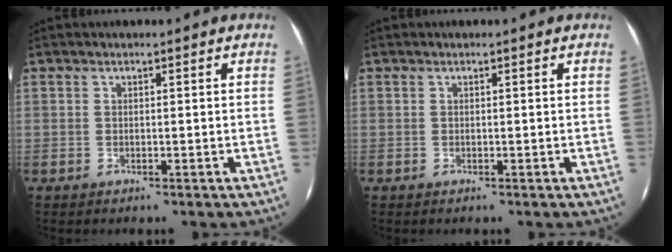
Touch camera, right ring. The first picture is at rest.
{"total": 0.0}